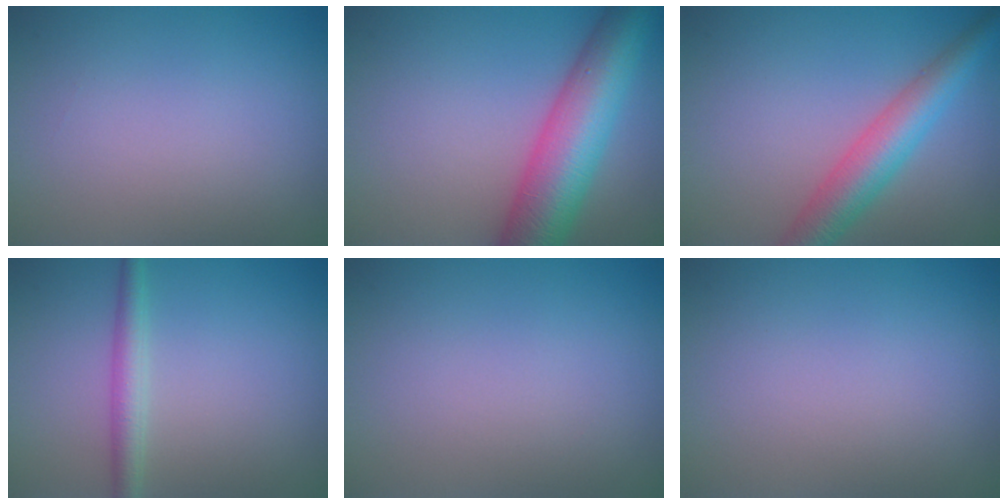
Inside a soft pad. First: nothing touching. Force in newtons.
{"total": 9.3, "press": 9.3, "slide": 0.3}
{"total": 5.2, "press": 5.2, "slide": 0.2}
{"total": 2.3, "press": 2.3, "slide": 0.0}
{"total": 0.0}
{"total": 0.0}